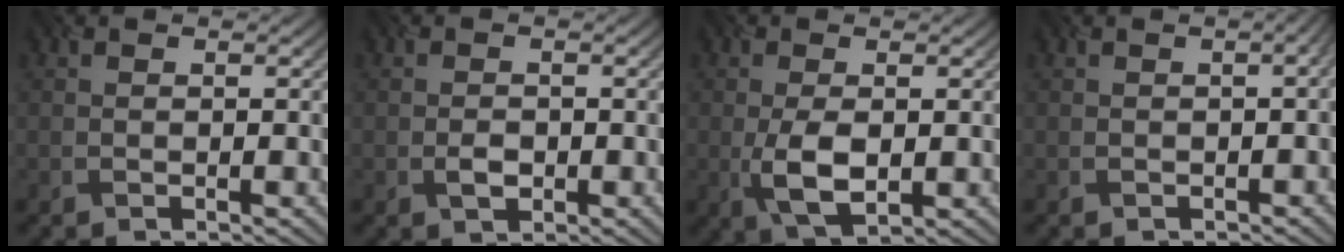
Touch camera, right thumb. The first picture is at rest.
{"total": 1.5, "force": [-0.9, 1.1, 0.5], "torque": [-0.015, -0.004, -0.012]}
{"total": 4.6, "force": [-0.9, 2.3, 3.9], "torque": [-0.093, -0.002, -0.011]}
{"total": 2.7, "force": [-0.2, 1.4, 2.2], "torque": [-0.013, 0.010, -0.004]}